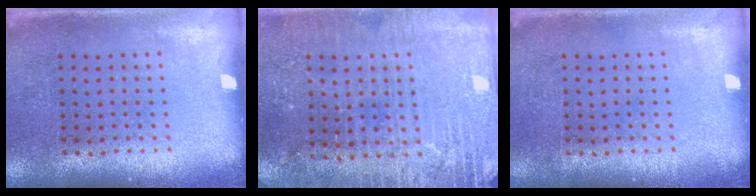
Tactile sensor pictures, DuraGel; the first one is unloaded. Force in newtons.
{"total": 3.1, "press": 3.1, "slide": 0.5}
{"total": 0.0}